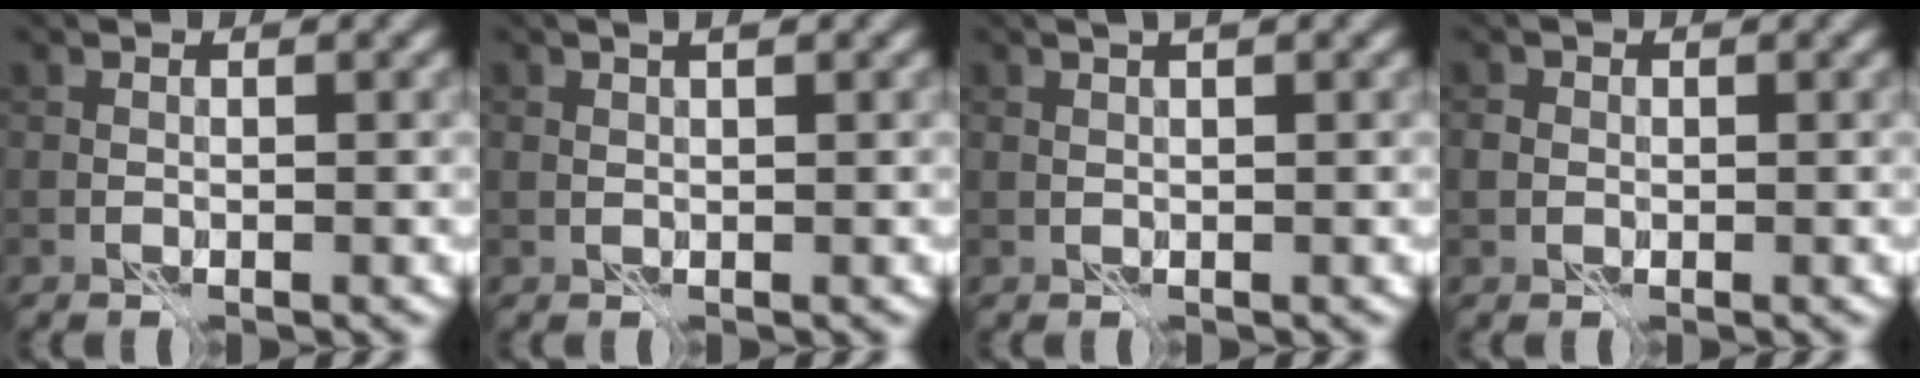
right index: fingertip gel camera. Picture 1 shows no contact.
{"total": 1.1, "force": [0.6, 0.2, 0.9], "torque": [-0.018, 0.002, 0.013]}
{"total": 1.7, "force": [1.0, 0.2, 1.4], "torque": [-0.024, 0.001, 0.019]}
{"total": 1.5, "force": [-0.1, 1.3, 0.6], "torque": [-0.014, -0.002, -0.002]}